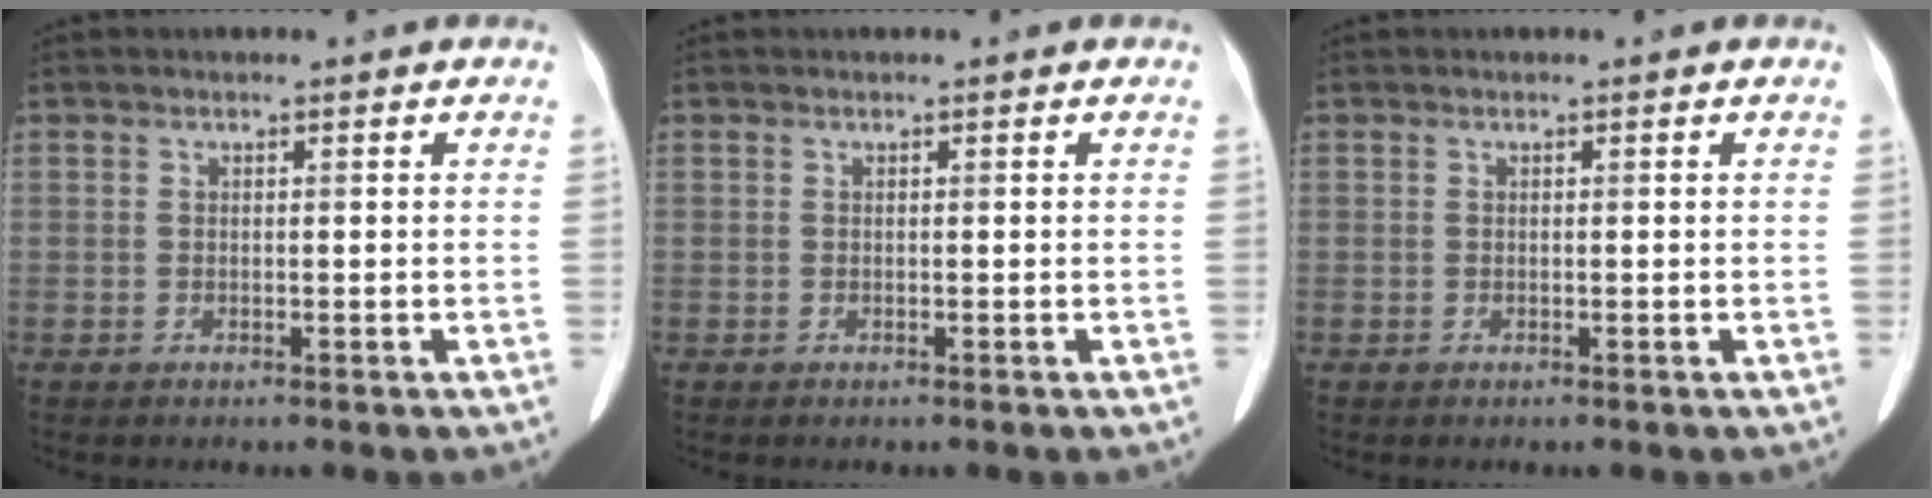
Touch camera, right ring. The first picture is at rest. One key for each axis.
{"total": 0.0}
{"total": 0.0}